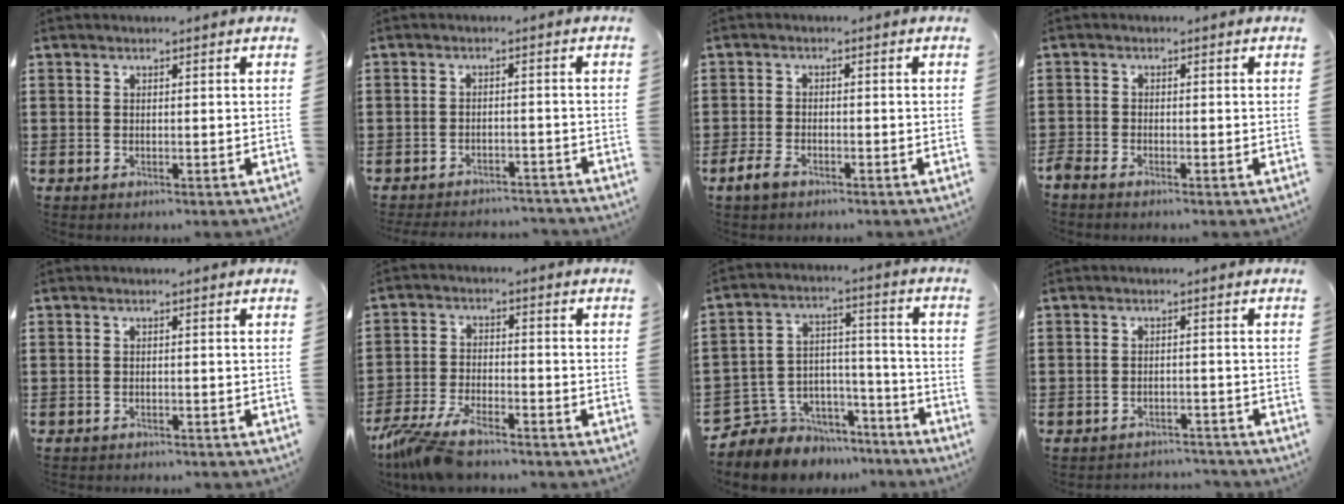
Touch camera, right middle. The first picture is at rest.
{"total": 2.9, "force": [-2.9, 0.2, 0.0], "torque": [-0.008, 0.000, -0.061]}
{"total": 2.9, "force": [-1.8, 1.4, 1.9], "torque": [-0.055, -0.004, -0.040]}
{"total": 1.1, "force": [-1.1, 0.2, 0.3], "torque": [-0.017, -0.005, -0.023]}
{"total": 0.8, "force": [-0.8, 0.0, 0.0], "torque": [-0.003, 0.000, -0.017]}
{"total": 7.0, "force": [-6.0, 1.6, 3.3], "torque": [-0.090, -0.004, -0.119]}
{"total": 5.7, "force": [-4.2, 3.8, -0.6], "torque": [-0.010, 0.007, -0.081]}
{"total": 2.3, "force": [-2.3, 0.2, -0.2], "torque": [-0.005, 0.000, -0.052]}